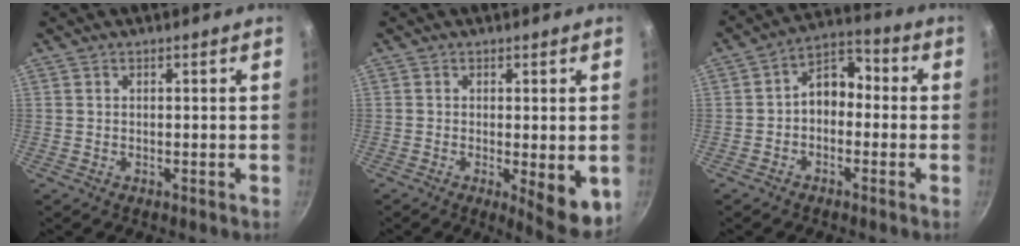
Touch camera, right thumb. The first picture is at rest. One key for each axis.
{"total": 7.9, "fx": -1.3, "fy": 2.4, "fz": 7.4, "tx": -0.086, "ty": -0.010, "tz": -0.010}
{"total": 7.8, "fx": -0.9, "fy": 5.7, "fz": 5.2, "tx": -0.048, "ty": 0.040, "tz": -0.032}